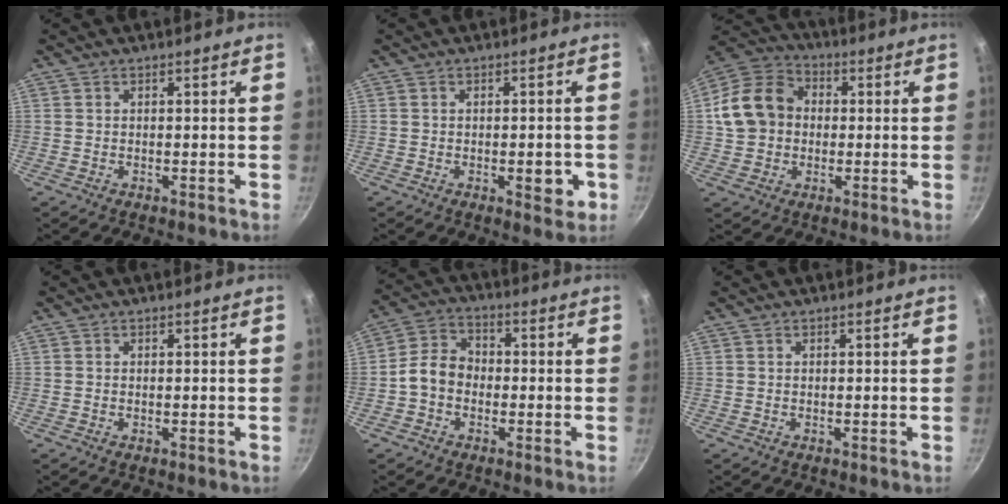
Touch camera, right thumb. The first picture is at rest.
{"total": 4.7, "force": [-1.3, 2.2, 3.9], "torque": [-0.035, 0.004, -0.014]}
{"total": 13.4, "force": [0.6, 11.0, 7.5], "torque": [-0.109, 0.030, -0.006]}
{"total": 0.0}
{"total": 6.8, "force": [-1.5, 5.4, 3.9], "torque": [-0.050, 0.027, -0.045]}
{"total": 0.0}